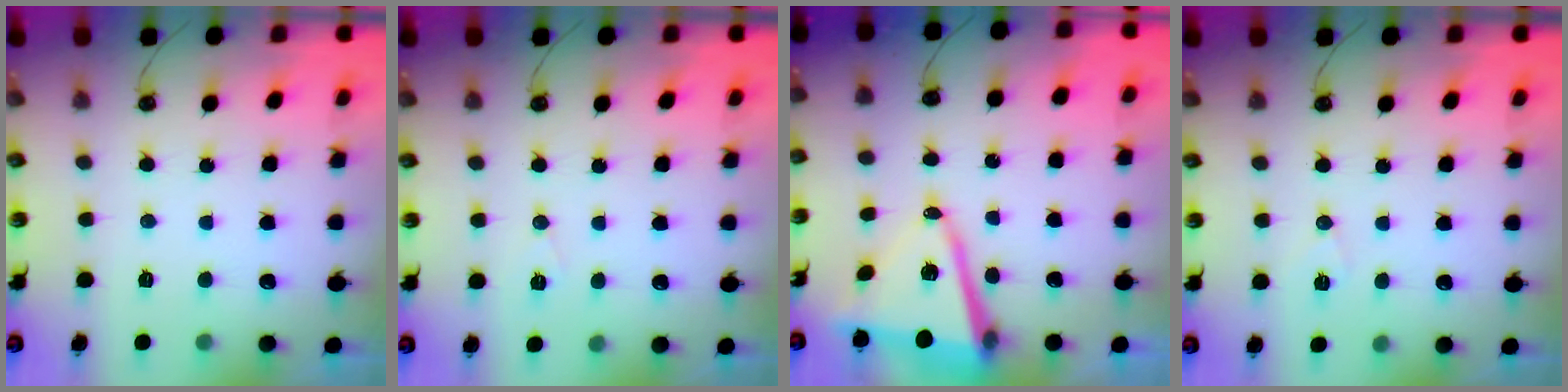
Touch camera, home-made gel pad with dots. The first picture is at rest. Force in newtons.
{"total": 5.7, "press": 3.5, "slide": 4.4}
{"total": 12.1, "press": 11.7, "slide": 2.9}
{"total": 5.3, "press": 3.8, "slide": 3.7}